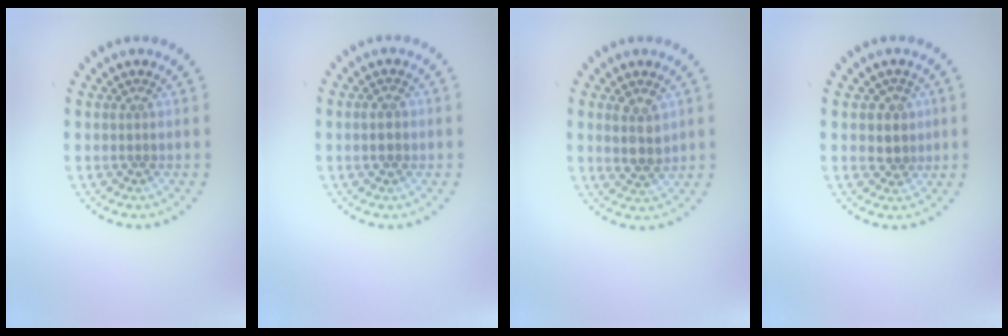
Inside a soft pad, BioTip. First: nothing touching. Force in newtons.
{"total": 2.0, "press": 1.9, "slide": 0.3}
{"total": 2.2, "press": 2.0, "slide": 0.8}
{"total": 2.5, "press": 2.2, "slide": 1.1}